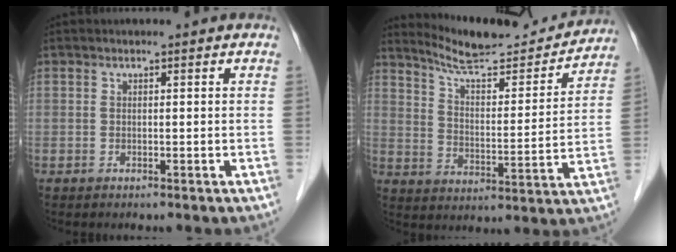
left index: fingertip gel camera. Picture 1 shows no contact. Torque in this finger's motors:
{"motor_torque": [0.13, -0.15, 0.19, 0.04]}